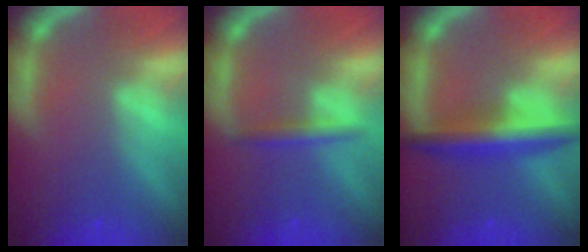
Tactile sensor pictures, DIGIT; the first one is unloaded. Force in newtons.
{"total": 1.9}
{"total": 5.5}